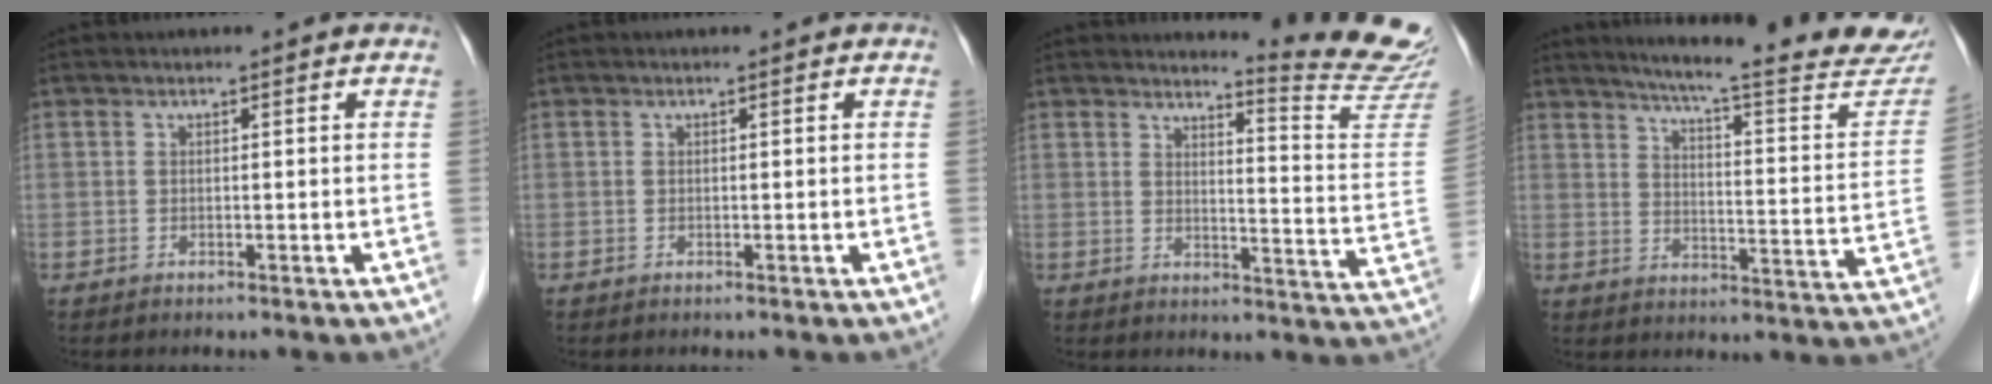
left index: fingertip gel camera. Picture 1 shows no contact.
{"total": 0.0}
{"total": 12.1, "force": [11.8, -2.1, 2.1], "torque": [-0.028, -0.127, 0.127]}
{"total": 22.1, "force": [19.8, 1.2, 9.6], "torque": [-0.127, -0.071, 0.236]}